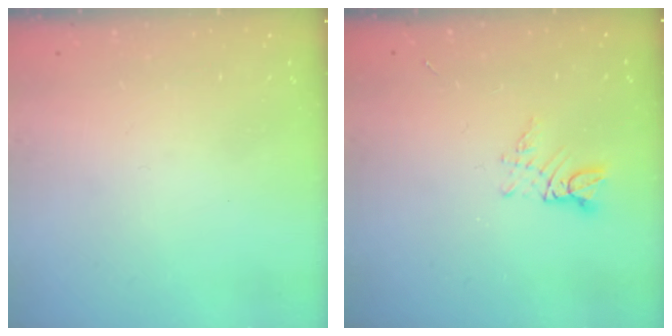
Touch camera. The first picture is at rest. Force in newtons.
{"total": 2.7, "press": 2.7, "slide": 0.3}